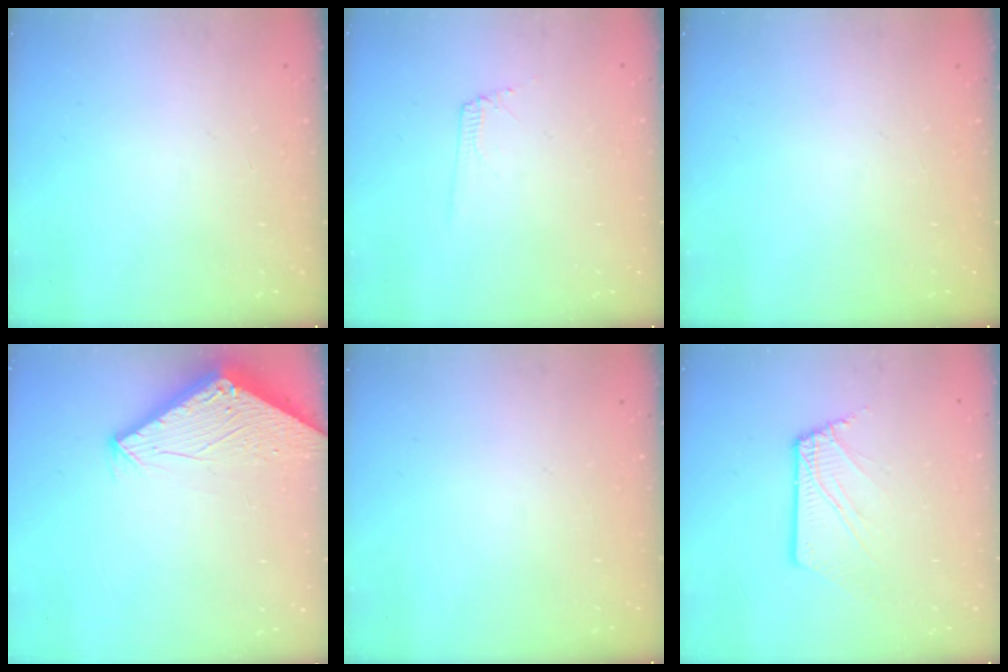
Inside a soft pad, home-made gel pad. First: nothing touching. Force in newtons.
{"total": 4.9, "press": 4.8, "slide": 0.8}
{"total": 0.0}
{"total": 2.9, "press": 2.9, "slide": 0.1}
{"total": 0.0}
{"total": 3.2, "press": 3.1, "slide": 0.4}